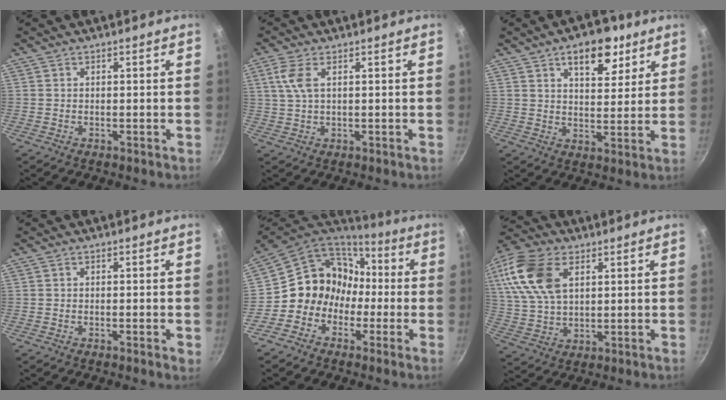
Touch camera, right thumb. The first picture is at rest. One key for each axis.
{"total": 4.8, "fx": 1.7, "fy": 2.2, "fz": 3.9, "tx": -0.085, "ty": 0.002, "tz": 0.034}
{"total": 10.3, "fx": 5.7, "fy": 5.4, "fz": 6.7, "tx": -0.053, "ty": -0.027, "tz": 0.082}
{"total": 1.3, "fx": -0.4, "fy": 0.1, "fz": 1.2, "tx": -0.019, "ty": -0.002, "tz": -0.008}
{"total": 13.6, "fx": -1.4, "fy": 12.1, "fz": 5.8, "tx": -0.050, "ty": 0.066, "tz": -0.036}
{"total": 16.6, "fx": 5.8, "fy": 10.1, "fz": 11.8, "tx": -0.233, "ty": 0.000, "tz": 0.110}